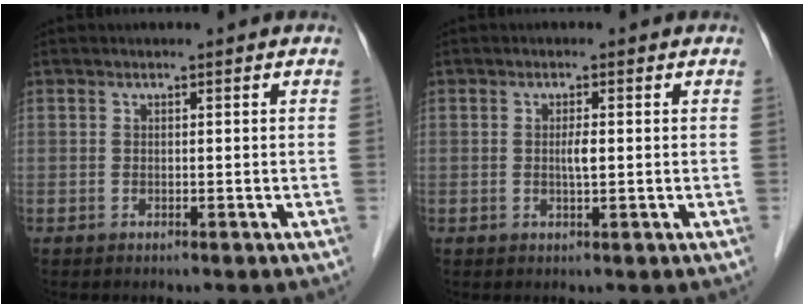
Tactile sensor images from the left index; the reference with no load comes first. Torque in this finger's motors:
{"motor_torque": [0.45, 0.22, 0.06, 0.03]}